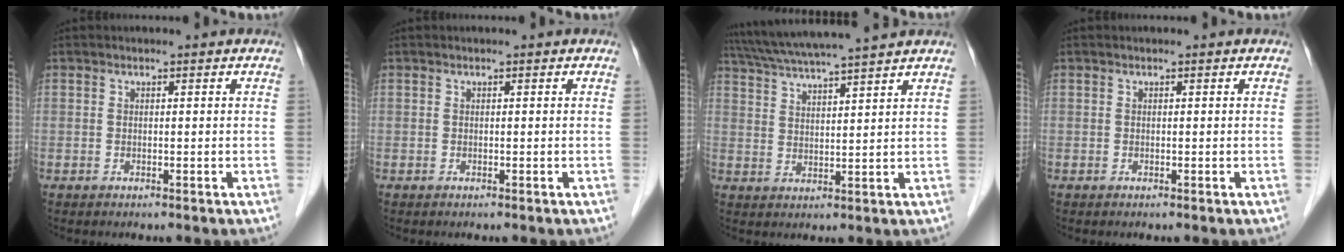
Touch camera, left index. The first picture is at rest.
{"total": 0.0}
{"total": 12.8, "force": [11.3, -0.9, 5.9], "torque": [-0.110, 0.027, 0.176]}
{"total": 0.0}